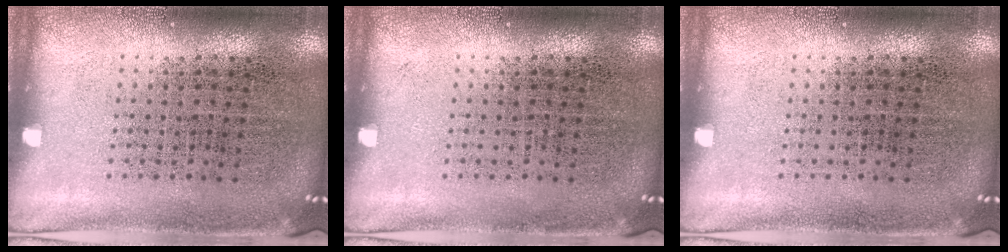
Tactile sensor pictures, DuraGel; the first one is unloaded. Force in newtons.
{"total": 0.0}
{"total": 0.0}